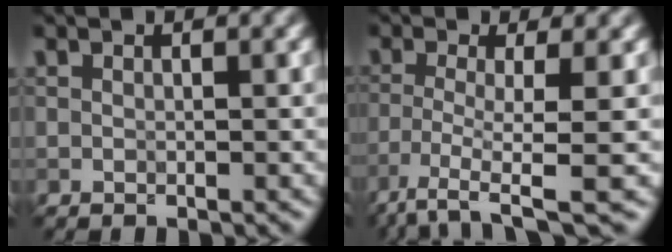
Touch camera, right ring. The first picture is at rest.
{"total": 5.0, "force": [-2.8, 0.8, 4.1], "torque": [-0.082, -0.009, -0.061]}